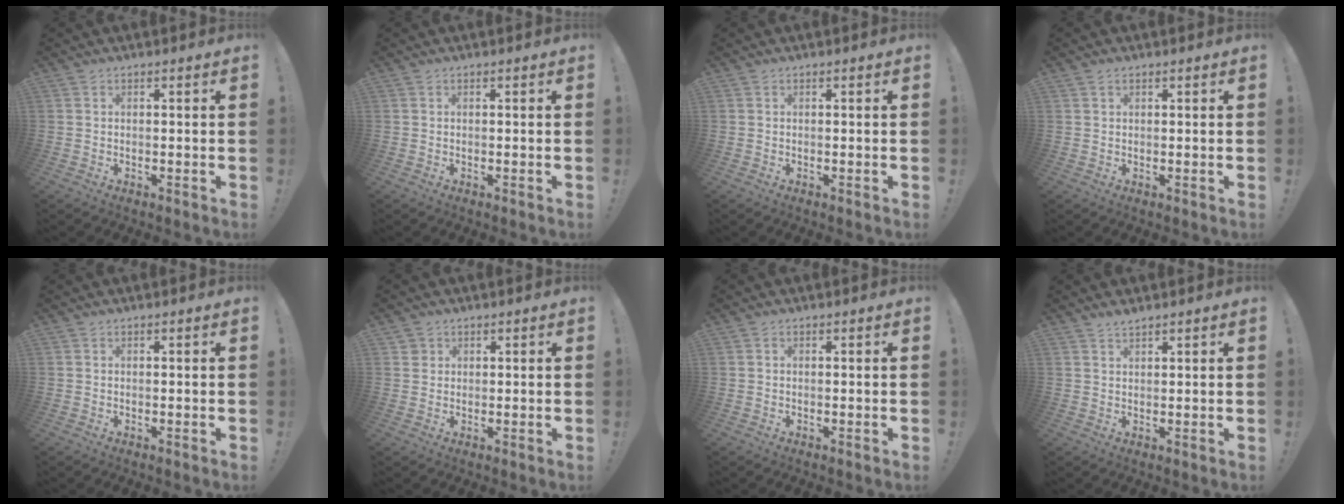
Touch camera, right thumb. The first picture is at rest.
{"total": 0.0}
{"total": 0.0}
{"total": 0.9, "force": [0.7, 0.5, 0.2], "torque": [0.002, -0.002, 0.012]}
{"total": 0.0}
{"total": 1.9, "force": [1.0, 1.6, 0.2], "torque": [-0.006, 0.000, 0.020]}
{"total": 0.0}
{"total": 1.8, "force": [1.7, 0.1, 0.7], "torque": [-0.014, -0.009, 0.031]}